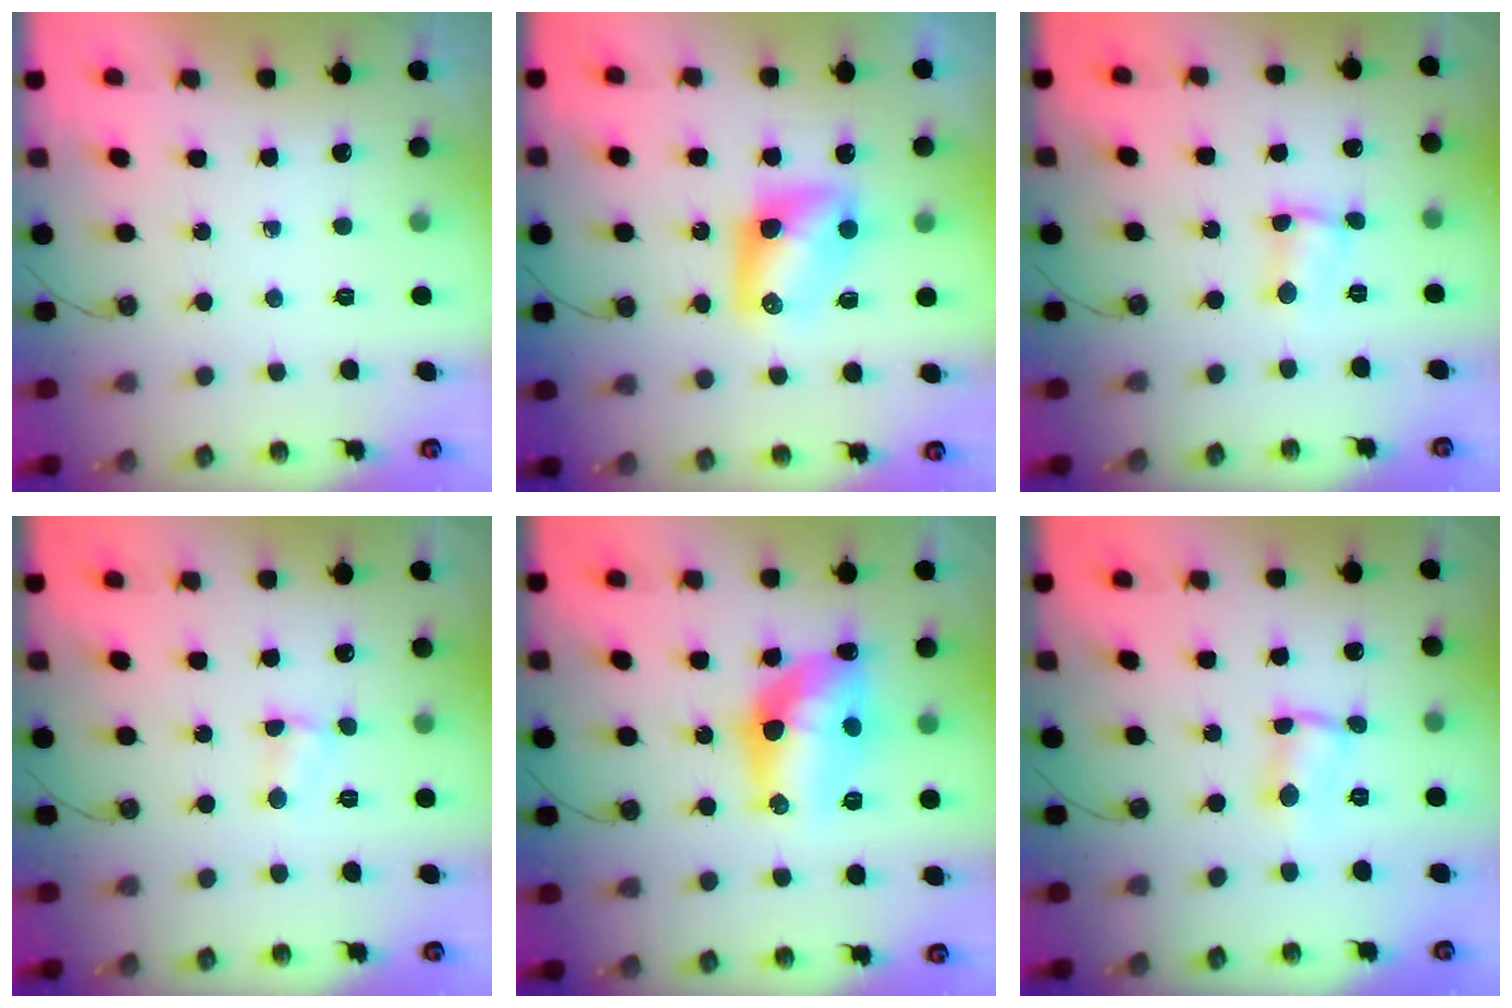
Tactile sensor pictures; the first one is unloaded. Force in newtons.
{"total": 9.0, "press": 9.0, "slide": 0.2}
{"total": 2.1, "press": 2.1, "slide": 0.2}
{"total": 3.3, "press": 3.3, "slide": 0.4}
{"total": 14.5, "press": 14.5, "slide": 0.7}
{"total": 2.9, "press": 1.4, "slide": 2.5}